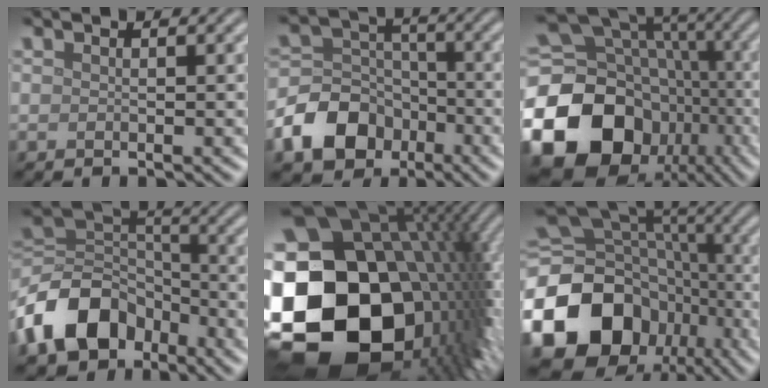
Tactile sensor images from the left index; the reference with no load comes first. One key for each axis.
{"total": 8.0, "fx": -4.0, "fy": 6.0, "fz": 3.5, "tx": -0.058, "ty": 0.000, "tz": -0.092}
{"total": 21.3, "fx": -7.5, "fy": 17.0, "fz": 10.3, "tx": -0.206, "ty": -0.037, "tz": -0.129}
{"total": 10.4, "fx": -5.5, "fy": 7.0, "fz": 5.3, "tx": -0.097, "ty": 0.000, "tz": -0.118}
{"total": 23.5, "fx": -3.2, "fy": 17.6, "fz": 15.2, "tx": -0.325, "ty": -0.041, "tz": -0.041}
{"total": 18.0, "fx": -6.7, "fy": 14.2, "fz": 8.9, "tx": -0.195, "ty": 0.004, "tz": -0.118}